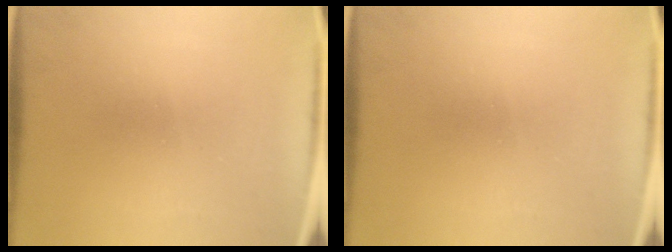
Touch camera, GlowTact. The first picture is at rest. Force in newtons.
{"total": 0.0}